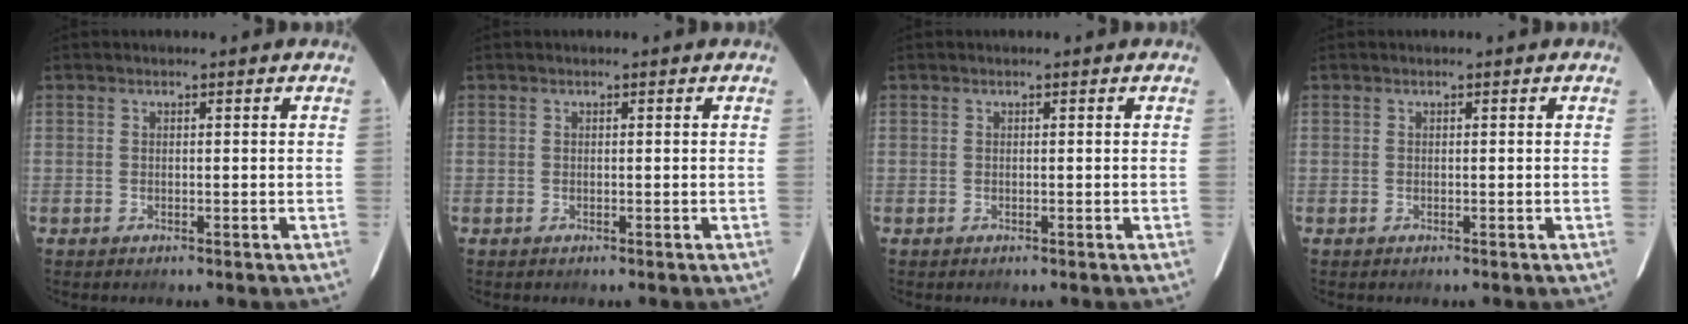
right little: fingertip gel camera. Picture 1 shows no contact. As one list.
[{"total": 0.0}, {"total": 0.0}, {"total": 0.0}]